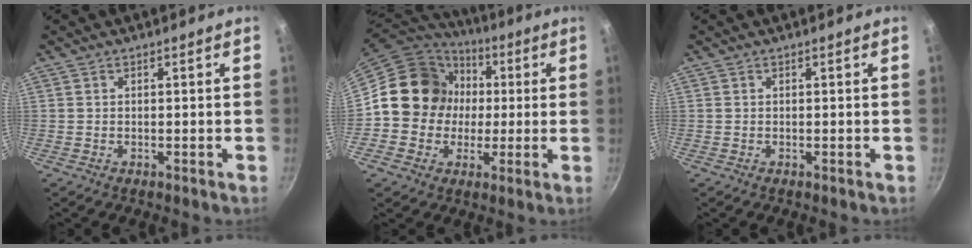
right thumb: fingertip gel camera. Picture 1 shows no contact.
{"total": 15.5, "force": [0.9, 14.2, 6.1], "torque": [-0.070, 0.023, 0.004]}
{"total": 0.0}